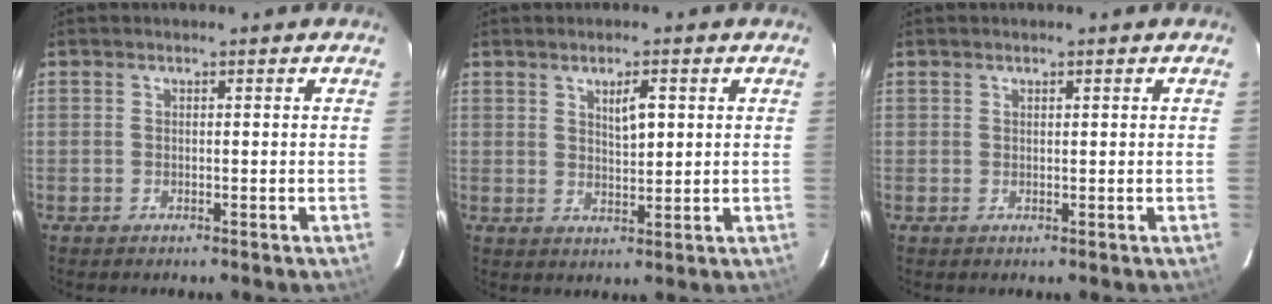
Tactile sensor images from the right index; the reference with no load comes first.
{"total": 4.4, "force": [1.7, 1.4, 3.7], "torque": [-0.063, 0.002, 0.032]}
{"total": 0.5, "force": [0.4, 0.3, 0.3], "torque": [-0.005, 0.001, 0.007]}